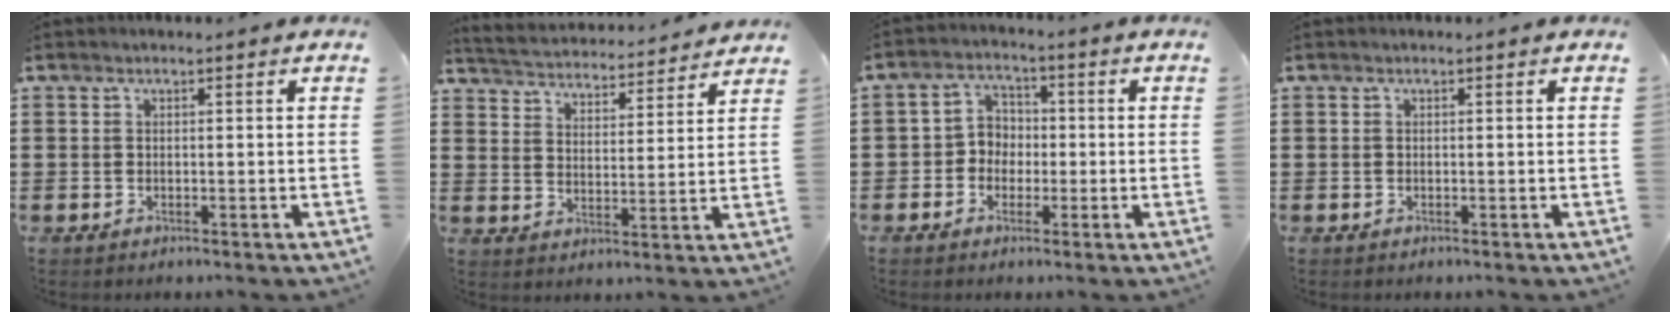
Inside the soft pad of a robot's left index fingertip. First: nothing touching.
{"total": 3.9, "force": [3.9, -0.1, -0.1], "torque": [-0.021, -0.034, 0.062]}
{"total": 4.2, "force": [-1.2, 3.8, 1.4], "torque": [-0.041, 0.013, -0.029]}
{"total": 0.0}